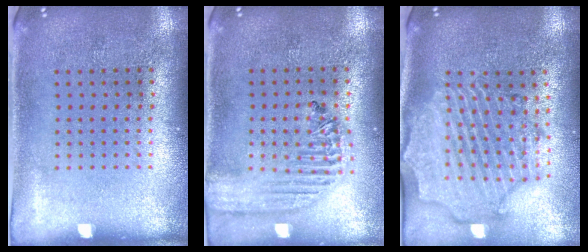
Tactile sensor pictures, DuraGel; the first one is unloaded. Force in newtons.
{"total": 1.9, "press": 1.7, "slide": 0.7}
{"total": 2.8, "press": 2.5, "slide": 1.3}